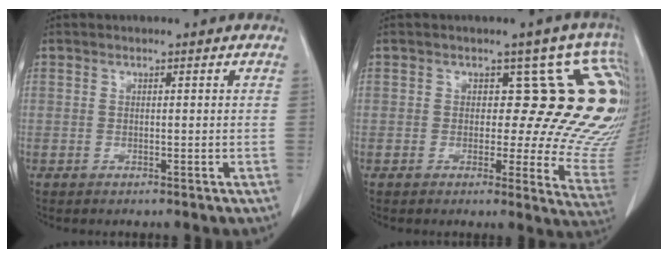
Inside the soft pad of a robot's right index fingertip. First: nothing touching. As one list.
[{"total": 13.4, "force": [6.5, 6.4, 9.8], "torque": [-0.101, -0.023, 0.035]}]